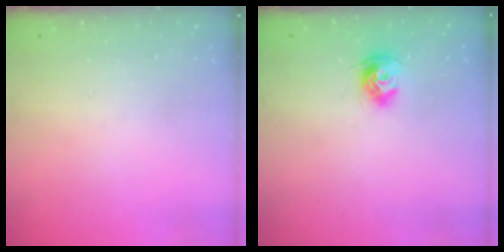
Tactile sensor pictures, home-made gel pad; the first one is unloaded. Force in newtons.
{"total": 9.7, "press": 9.7, "slide": 0.5}